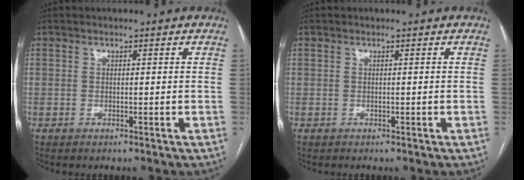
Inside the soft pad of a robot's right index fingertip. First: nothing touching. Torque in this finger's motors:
{"motor_torque": [0.00, 0.00, 0.01, 0.00]}